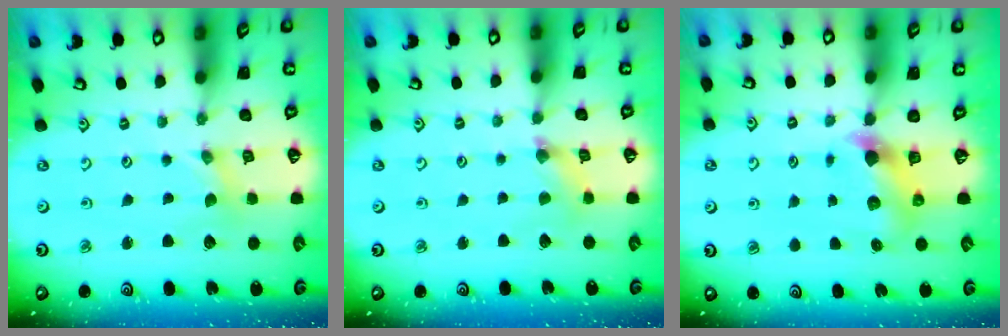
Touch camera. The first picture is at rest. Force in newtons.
{"total": 2.2, "press": 2.2, "slide": 0.4}
{"total": 5.4, "press": 5.4, "slide": 0.5}